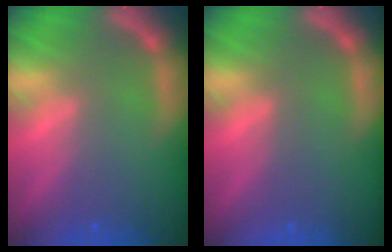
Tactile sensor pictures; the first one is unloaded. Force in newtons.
{"total": 0.0}